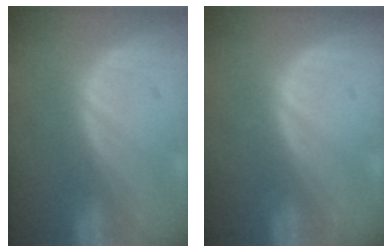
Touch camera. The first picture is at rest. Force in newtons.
{"total": 0.0}